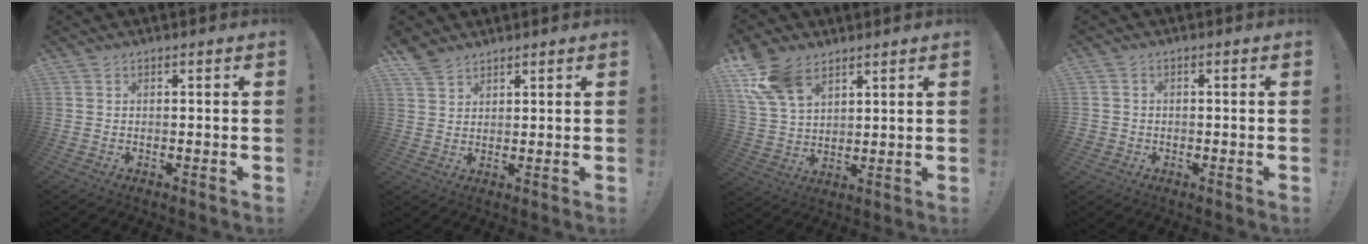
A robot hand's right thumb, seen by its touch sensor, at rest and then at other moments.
{"total": 4.1, "force": [3.5, 1.9, 0.9], "torque": [-0.018, -0.020, 0.067]}
{"total": 12.8, "force": [7.7, 7.7, 6.6], "torque": [-0.140, -0.034, 0.151]}
{"total": 1.8, "force": [-0.6, 1.7, 0.6], "torque": [-0.013, 0.006, -0.010]}